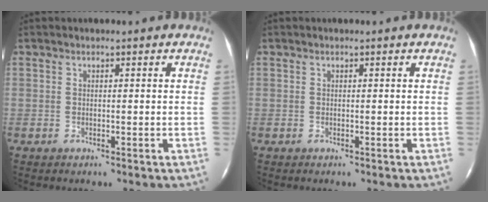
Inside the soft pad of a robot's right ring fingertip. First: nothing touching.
{"total": 0.0}